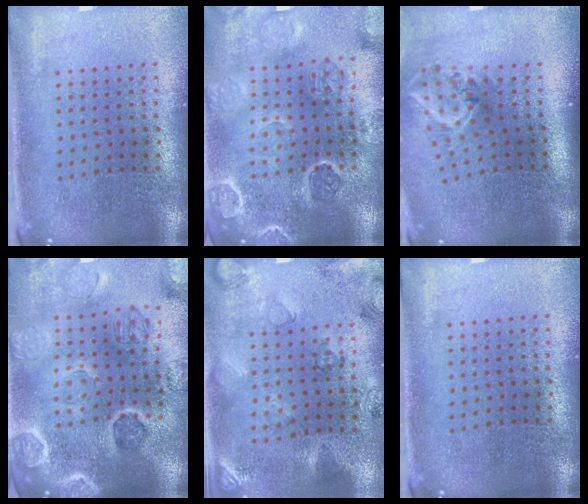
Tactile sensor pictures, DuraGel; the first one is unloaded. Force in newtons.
{"total": 3.3, "press": 3.1, "slide": 0.9}
{"total": 2.1, "press": 1.3, "slide": 1.6}
{"total": 2.9, "press": 2.9, "slide": 0.3}
{"total": 2.6, "press": 1.7, "slide": 2.0}
{"total": 0.0}